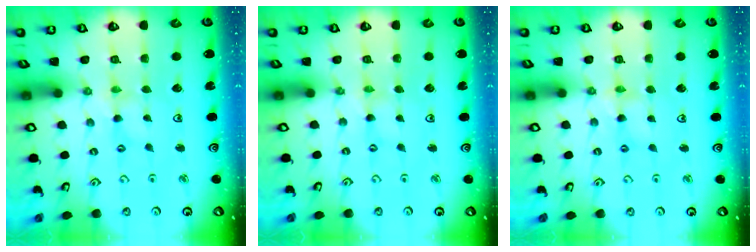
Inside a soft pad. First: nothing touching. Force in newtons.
{"total": 0.0}
{"total": 4.3, "press": 4.3, "slide": 0.3}